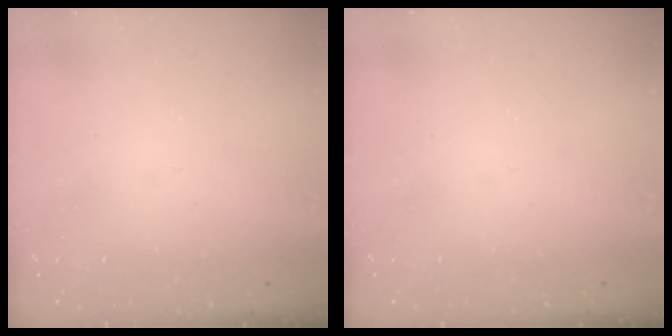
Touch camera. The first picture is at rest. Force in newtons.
{"total": 0.0}